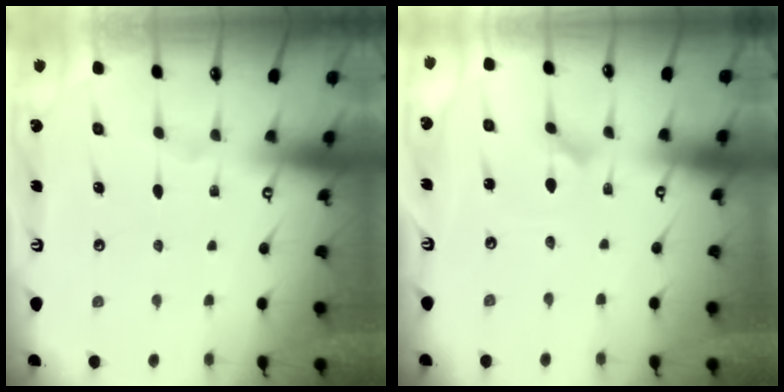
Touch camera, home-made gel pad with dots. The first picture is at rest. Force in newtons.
{"total": 1.4, "press": 1.4, "slide": 0.1}